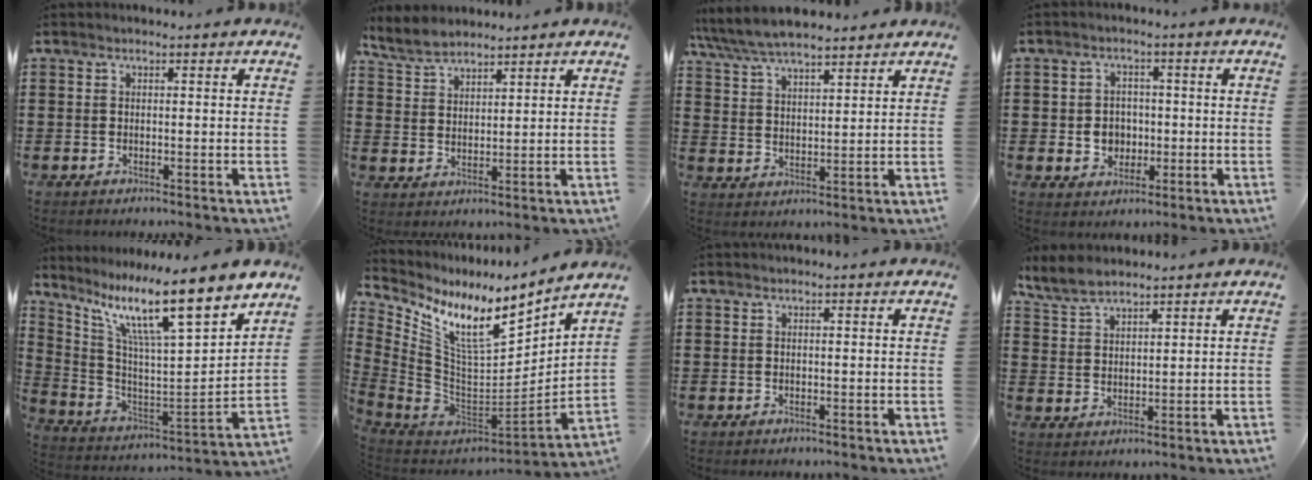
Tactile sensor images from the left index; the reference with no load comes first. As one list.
[{"total": 4.4, "force": [4.0, 1.4, 1.0], "torque": [-0.036, -0.003, 0.076]}, {"total": 6.4, "force": [6.0, 1.3, 2.0], "torque": [-0.060, -0.018, 0.108]}, {"total": 4.1, "force": [-0.5, 3.7, 1.6], "torque": [-0.037, 0.004, -0.015]}, {"total": 13.0, "force": [9.7, 1.0, 8.6], "torque": [-0.187, -0.068, 0.152]}, {"total": 11.2, "force": [6.5, 4.0, 8.2], "torque": [-0.176, -0.053, 0.109]}, {"total": 0.0}, {"total": 4.3, "force": [3.8, 1.2, 1.4], "torque": [-0.041, -0.004, 0.072]}]